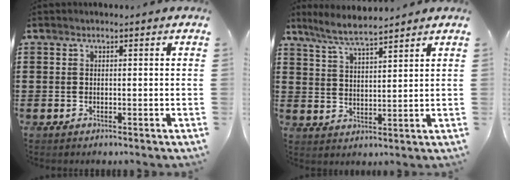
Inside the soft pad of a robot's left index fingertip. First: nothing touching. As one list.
[{"total": 5.3, "force": [4.8, -0.1, 2.2], "torque": [-0.059, -0.016, 0.086]}]